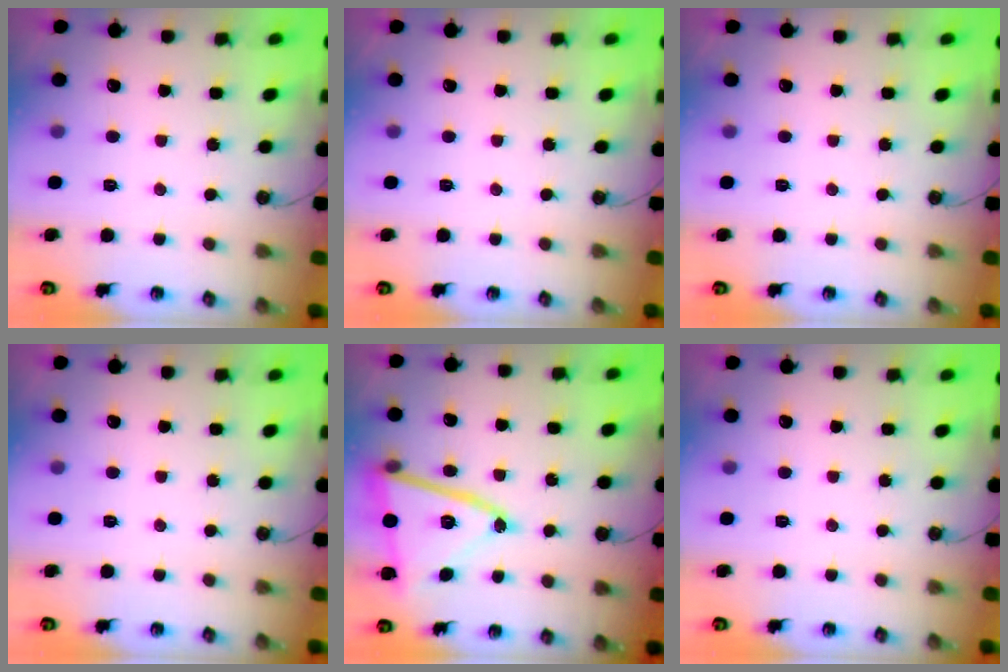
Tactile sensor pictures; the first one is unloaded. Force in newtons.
{"total": 0.0}
{"total": 0.0}
{"total": 0.0}
{"total": 16.7, "press": 16.4, "slide": 2.7}
{"total": 0.0}